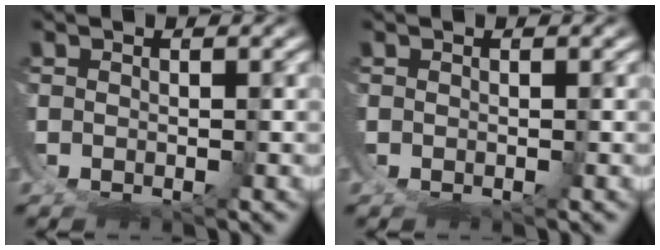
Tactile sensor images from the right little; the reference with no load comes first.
{"total": 0.0}